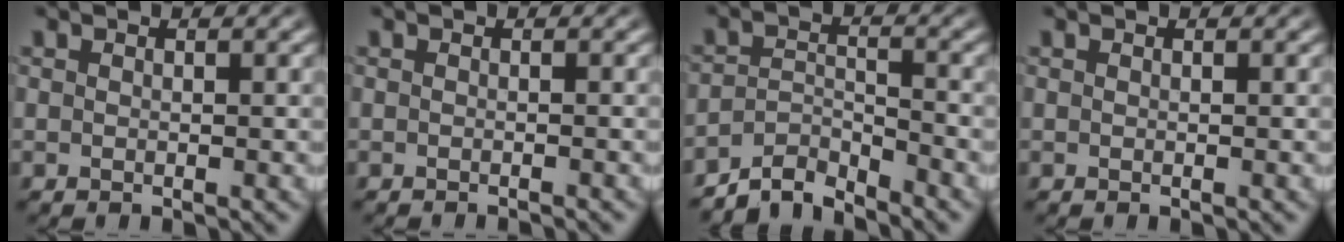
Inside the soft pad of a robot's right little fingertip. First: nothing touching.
{"total": 0.8, "force": [-0.8, -0.4, 0.0], "torque": [-0.002, -0.001, -0.011]}
{"total": 4.5, "force": [-4.0, 1.4, 1.5], "torque": [-0.028, -0.017, -0.066]}
{"total": 0.0}